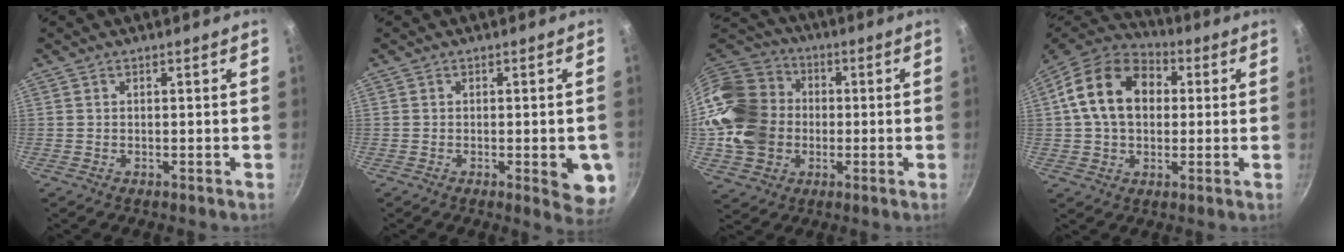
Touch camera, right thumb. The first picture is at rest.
{"total": 7.0, "force": [-1.7, 2.3, 6.4], "torque": [-0.059, -0.002, -0.020]}
{"total": 20.5, "force": [-0.9, 17.3, 11.0], "torque": [-0.205, 0.042, -0.013]}
{"total": 16.8, "force": [2.8, 12.2, 11.2], "torque": [-0.171, 0.026, 0.032]}